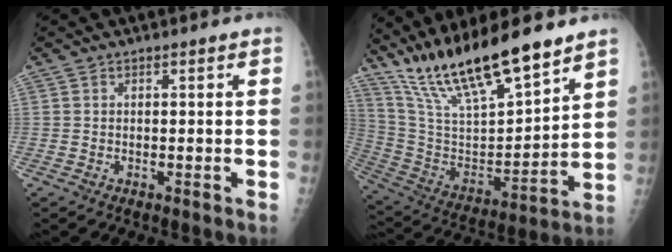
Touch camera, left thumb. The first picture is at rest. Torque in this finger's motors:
{"motor_torque": [1.28, 1.21, 1.21, -1.56, 0.14]}